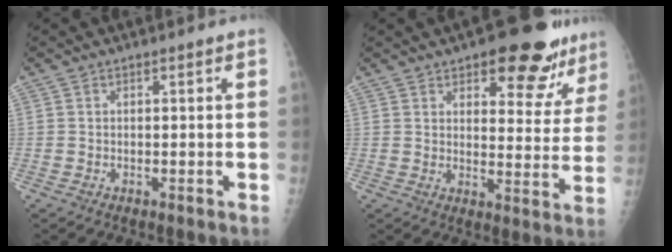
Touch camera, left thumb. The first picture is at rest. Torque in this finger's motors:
{"motor_torque": [0.82, 0.74, 0.38, -0.06, 0.04]}